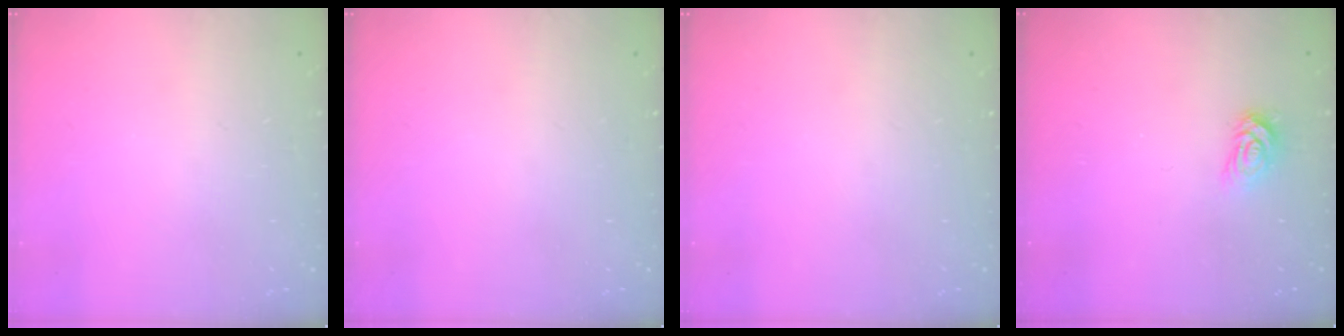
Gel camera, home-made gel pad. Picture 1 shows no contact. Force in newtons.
{"total": 0.0}
{"total": 0.0}
{"total": 3.9, "press": 3.9, "slide": 0.5}